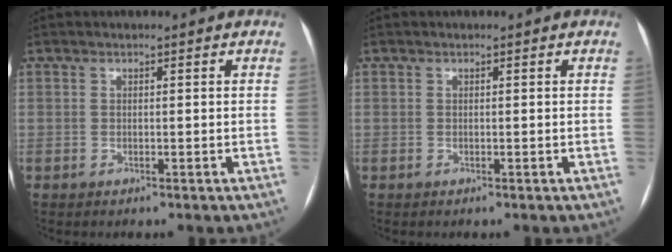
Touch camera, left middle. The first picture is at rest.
{"total": 0.0}